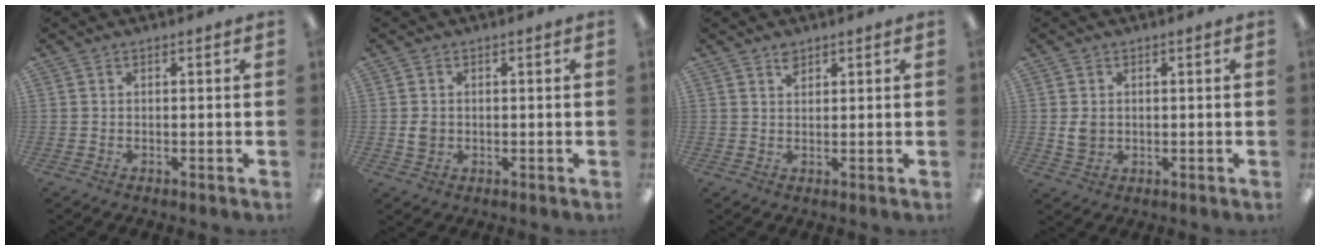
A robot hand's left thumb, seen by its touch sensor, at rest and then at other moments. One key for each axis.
{"total": 2.6, "fx": 0.0, "fy": 2.3, "fz": 1.2, "tx": -0.016, "ty": 0.002, "tz": -0.003}
{"total": 2.2, "fx": 1.7, "fy": 1.0, "fz": 0.8, "tx": -0.011, "ty": -0.006, "tz": 0.032}
{"total": 3.3, "fx": 0.3, "fy": 2.8, "fz": 1.7, "tx": -0.024, "ty": 0.001, "tz": 0.005}